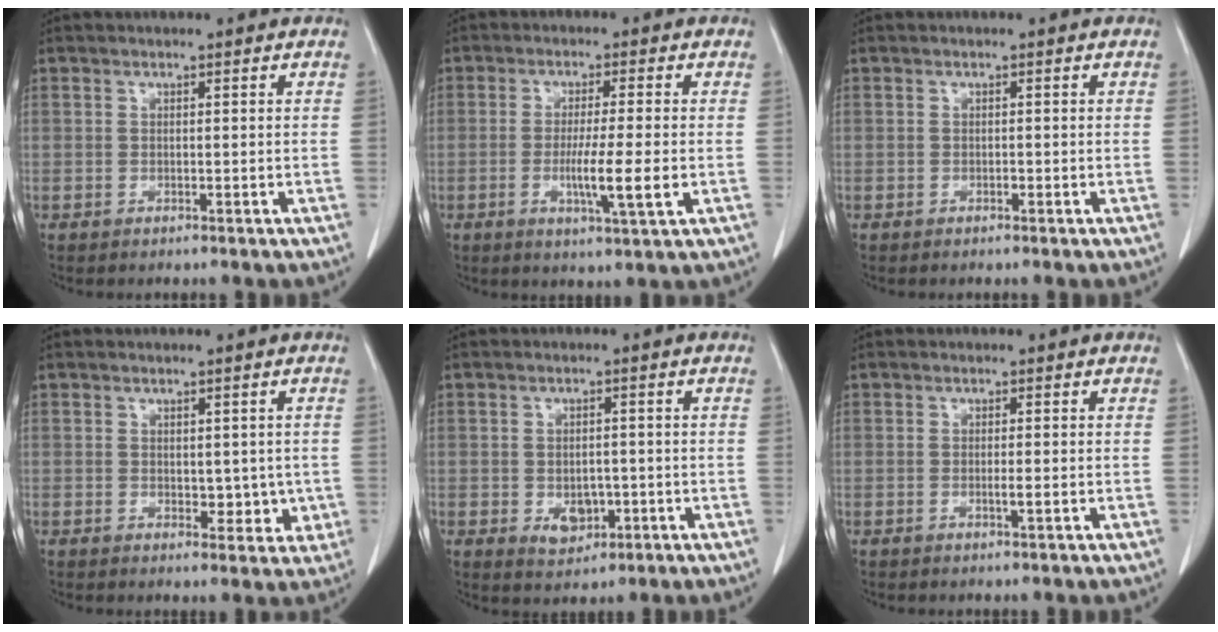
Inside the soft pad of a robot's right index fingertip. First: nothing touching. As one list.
[{"total": 7.1, "force": [-1.5, -0.3, 6.9], "torque": [-0.120, -0.017, -0.024]}, {"total": 0.0}, {"total": 3.9, "force": [-0.2, 2.5, 3.0], "torque": [-0.023, -0.004, 0.008]}, {"total": 4.3, "force": [-1.1, 3.1, 2.9], "torque": [-0.039, 0.000, -0.003]}, {"total": 1.2, "force": [-0.3, -0.1, 1.1], "torque": [-0.021, -0.004, -0.002]}]